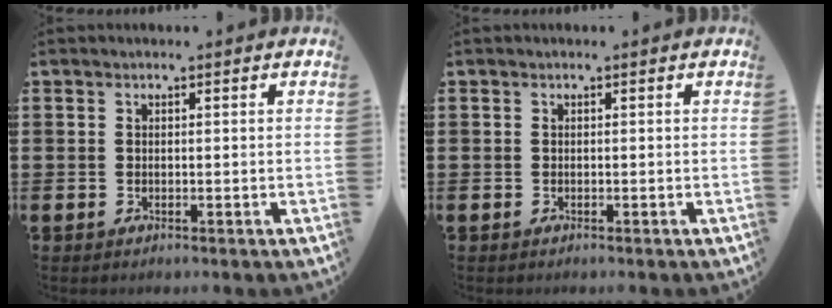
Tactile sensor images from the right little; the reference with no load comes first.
{"total": 0.0}